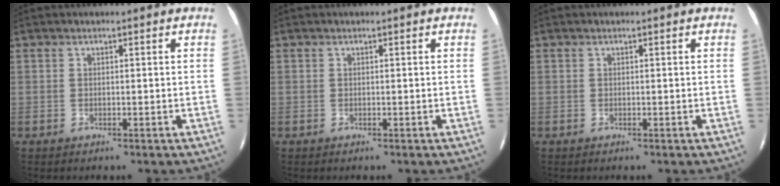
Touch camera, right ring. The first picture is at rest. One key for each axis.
{"total": 0.0}
{"total": 0.0}